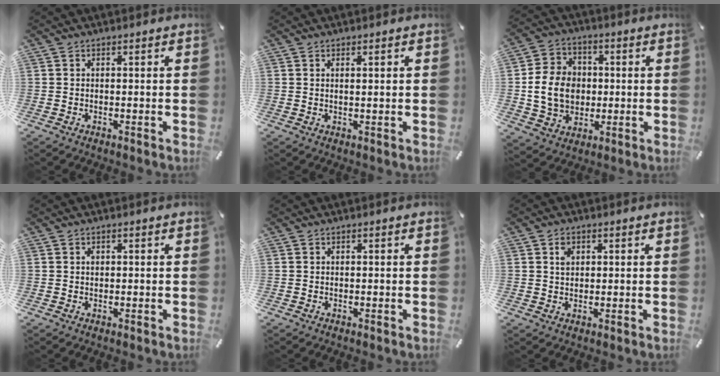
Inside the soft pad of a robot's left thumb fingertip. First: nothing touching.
{"total": 1.3, "force": [0.4, 0.1, 1.2], "torque": [-0.023, -0.002, 0.007]}
{"total": 11.8, "force": [-0.3, 10.2, 6.0], "torque": [-0.125, 0.017, -0.002]}
{"total": 0.8, "force": [0.2, 0.6, 0.5], "torque": [-0.011, 0.001, 0.003]}
{"total": 0.0}
{"total": 2.6, "force": [0.8, 2.0, 1.4], "torque": [-0.016, 0.000, 0.010]}